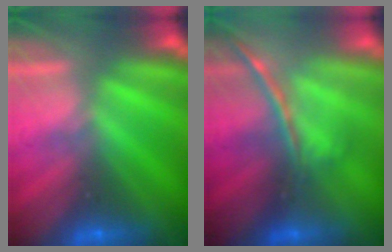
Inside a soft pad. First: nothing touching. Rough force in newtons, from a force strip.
{"total": 1.7}